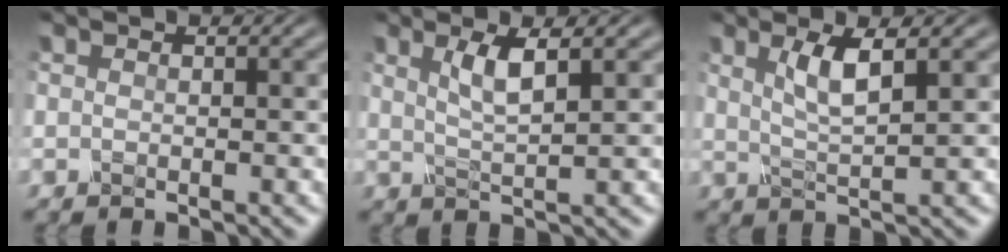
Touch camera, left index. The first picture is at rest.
{"total": 3.0, "force": [1.4, 0.6, 2.6], "torque": [-0.047, -0.001, 0.027]}
{"total": 3.3, "force": [1.5, 0.7, 2.9], "torque": [-0.053, -0.002, 0.030]}